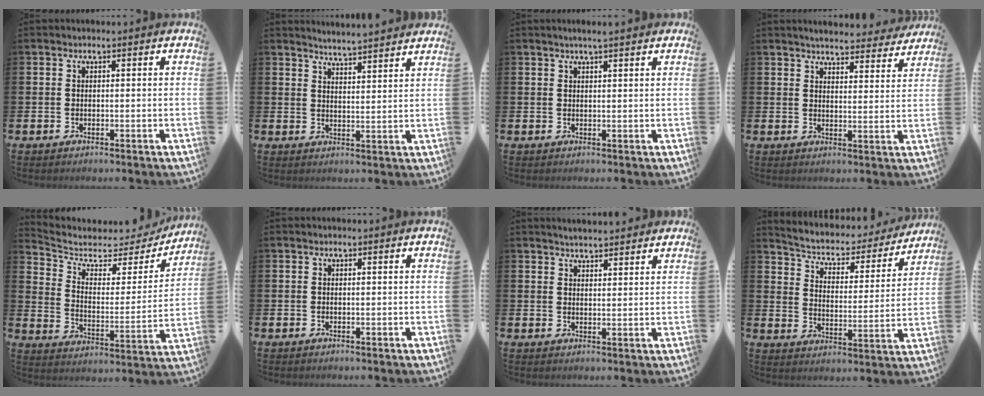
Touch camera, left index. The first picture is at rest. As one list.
[{"total": 4.3, "force": [4.3, -0.6, -0.3], "torque": [-0.005, -0.030, 0.076]}, {"total": 2.3, "force": [2.0, 0.2, 1.2], "torque": [-0.017, -0.004, 0.033]}, {"total": 4.9, "force": [4.8, 0.8, 0.7], "torque": [-0.020, -0.030, 0.083]}, {"total": 5.2, "force": [4.4, 2.4, 1.5], "torque": [-0.061, -0.037, 0.066]}, {"total": 0.0}, {"total": 3.4, "force": [3.3, 0.2, 0.2], "torque": [-0.010, -0.013, 0.061]}, {"total": 5.0, "force": [4.4, 1.9, 1.2], "torque": [-0.056, -0.035, 0.068]}]